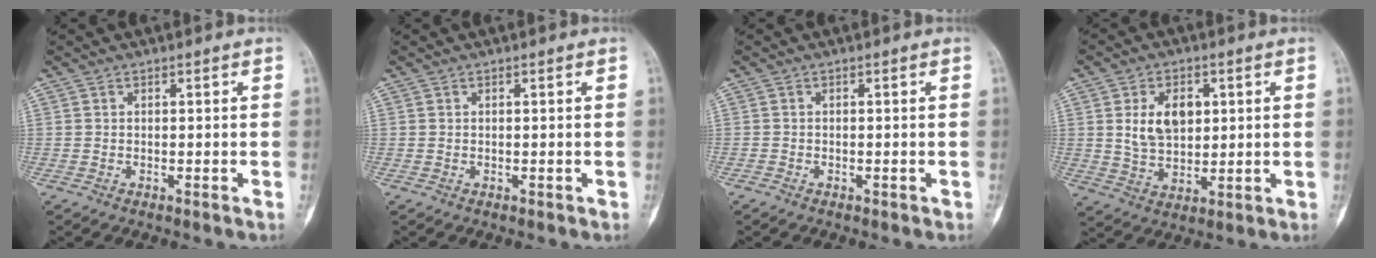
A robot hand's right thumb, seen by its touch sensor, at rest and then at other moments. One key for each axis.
{"total": 0.0}
{"total": 0.7, "fx": -0.5, "fy": 0.4, "fz": 0.0, "tx": 0.003, "ty": 0.003, "tz": -0.014}
{"total": 9.4, "fx": 2.1, "fy": 6.4, "fz": 6.6, "tx": -0.085, "ty": -0.009, "tz": 0.044}